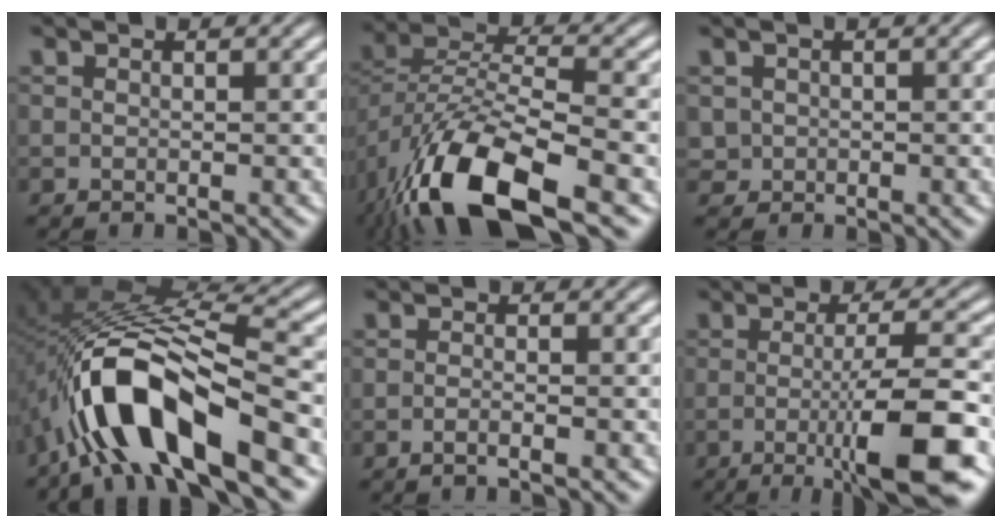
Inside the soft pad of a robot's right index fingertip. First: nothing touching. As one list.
[{"total": 9.3, "force": [-3.4, 4.3, 7.4], "torque": [-0.156, -0.037, -0.035]}, {"total": 2.0, "force": [0.0, 1.9, 0.7], "torque": [-0.025, -0.017, 0.009]}, {"total": 12.6, "force": [-1.9, 6.3, 10.8], "torque": [-0.219, -0.009, -0.032]}, {"total": 1.5, "force": [-1.3, -0.4, 0.8], "torque": [-0.016, -0.002, -0.023]}, {"total": 7.9, "force": [-2.8, 0.8, 7.4], "torque": [-0.092, -0.004, -0.042]}]